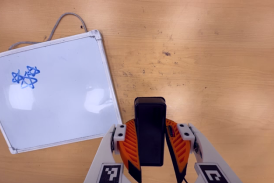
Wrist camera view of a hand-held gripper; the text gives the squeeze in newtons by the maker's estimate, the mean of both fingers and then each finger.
{"total": 9.3, "left": 7.5, "right": 11.0}